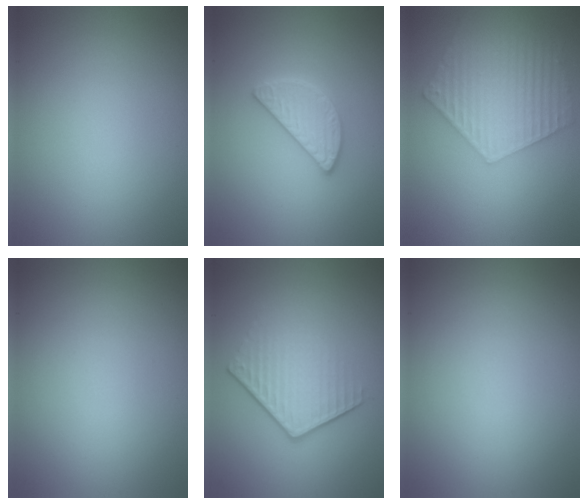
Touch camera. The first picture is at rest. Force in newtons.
{"total": 2.6, "press": 2.6, "slide": 0.2}
{"total": 6.2, "press": 4.5, "slide": 4.2}
{"total": 0.0}
{"total": 4.3, "press": 2.8, "slide": 3.3}
{"total": 0.0}